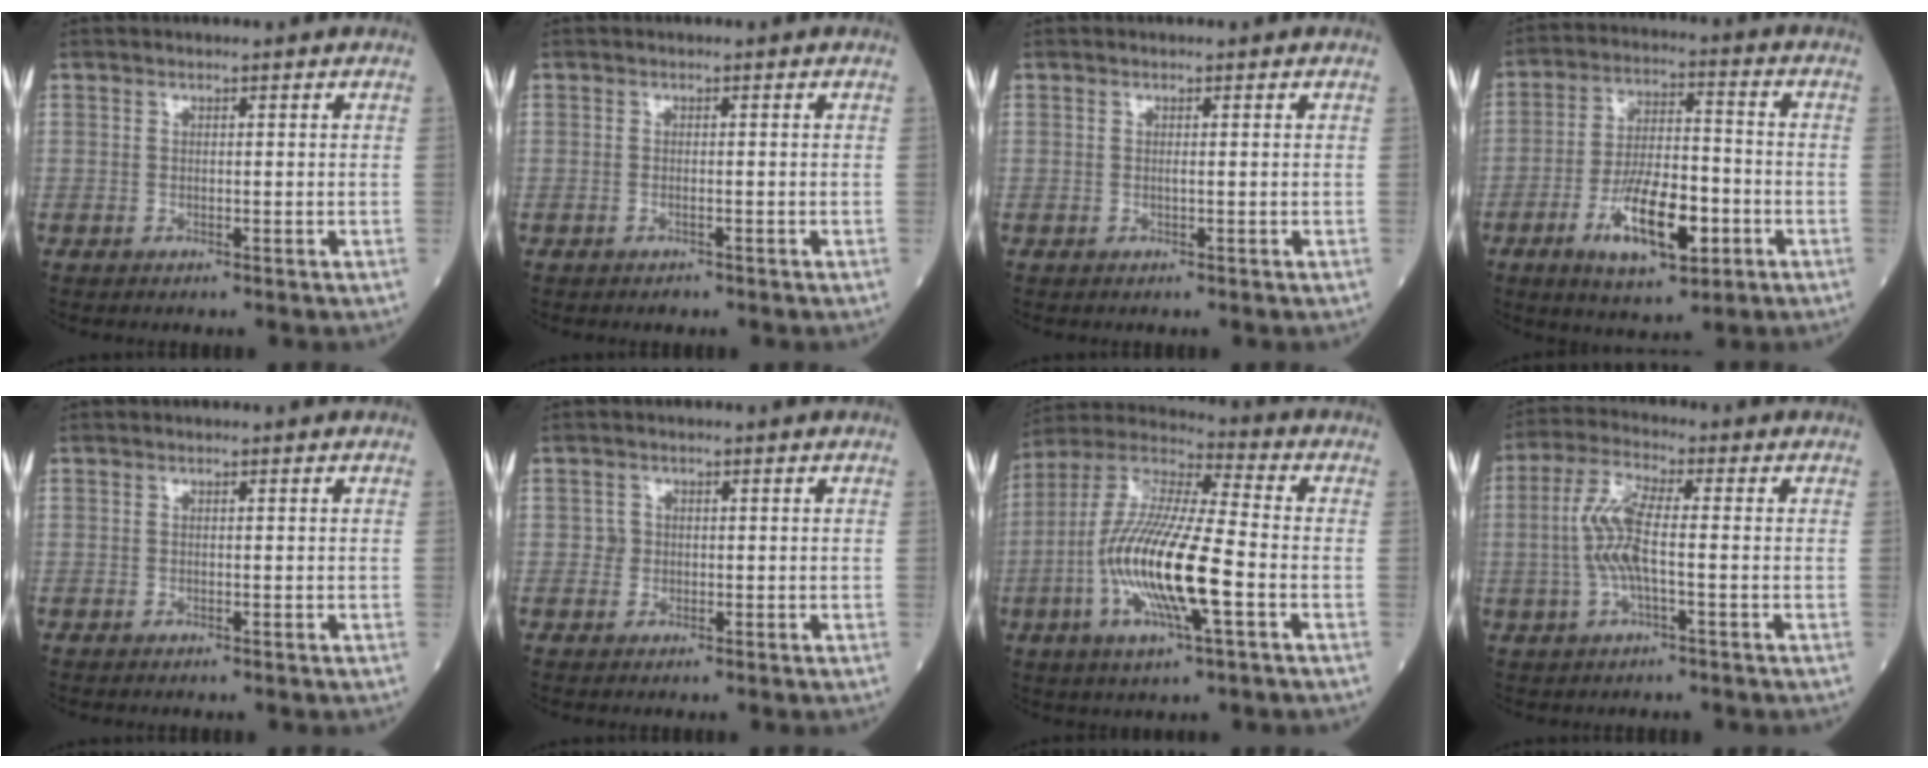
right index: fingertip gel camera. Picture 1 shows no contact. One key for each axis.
{"total": 0.8, "fx": -0.4, "fy": 0.4, "fz": 0.6, "tx": -0.013, "ty": -0.002, "tz": -0.003}
{"total": 0.0}
{"total": 12.3, "fx": -4.8, "fy": 4.1, "fz": 10.6, "tx": -0.196, "ty": -0.002, "tz": -0.079}
{"total": 0.0}
{"total": 1.6, "fx": 0.1, "fy": 1.5, "fz": 0.3, "tx": -0.004, "ty": 0.001, "tz": 0.002}
{"total": 17.4, "fx": -4.2, "fy": 2.2, "fz": 16.7, "tx": -0.345, "ty": -0.011, "tz": -0.080}
{"total": 7.6, "fx": -0.6, "fy": 1.4, "fz": 7.5, "tx": -0.167, "ty": 0.007, "tz": -0.015}